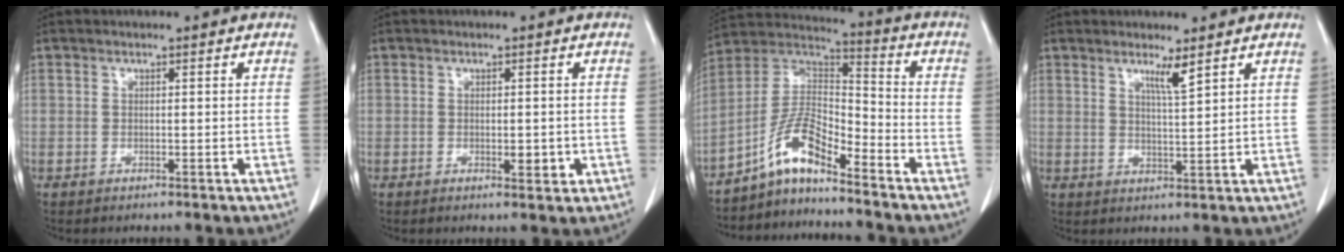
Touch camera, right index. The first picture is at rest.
{"total": 2.3, "force": [-0.5, 0.9, 2.1], "torque": [-0.032, -0.003, -0.003]}
{"total": 9.0, "force": [-6.8, 1.7, 5.7], "torque": [-0.125, 0.024, -0.132]}
{"total": 3.1, "force": [2.1, -0.4, 2.2], "torque": [-0.039, -0.010, 0.040]}